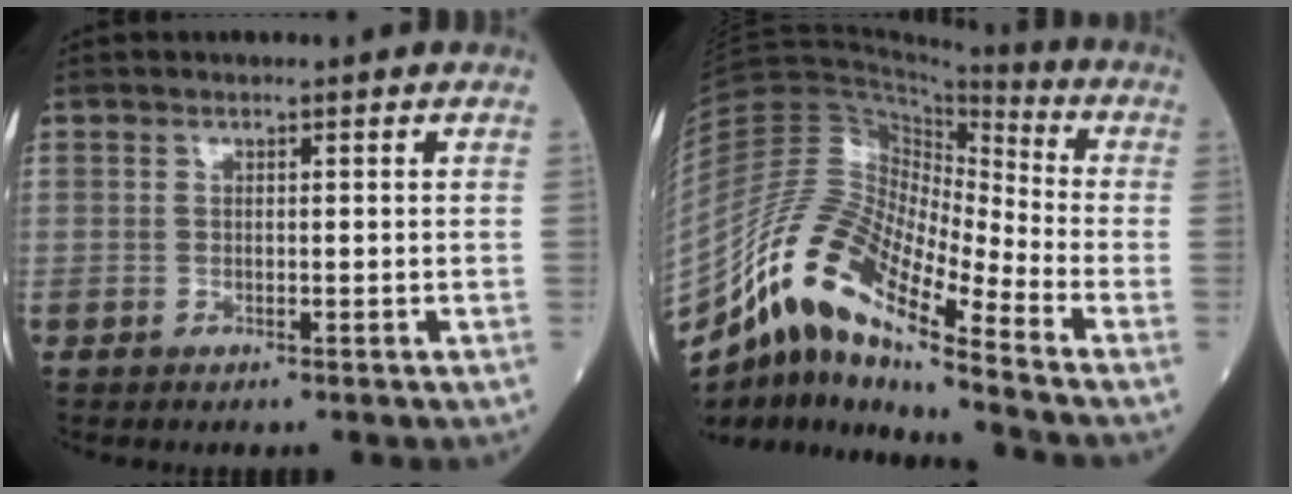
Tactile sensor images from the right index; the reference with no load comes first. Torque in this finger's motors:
{"motor_torque": [1.23, -0.92, -0.25, -0.15]}